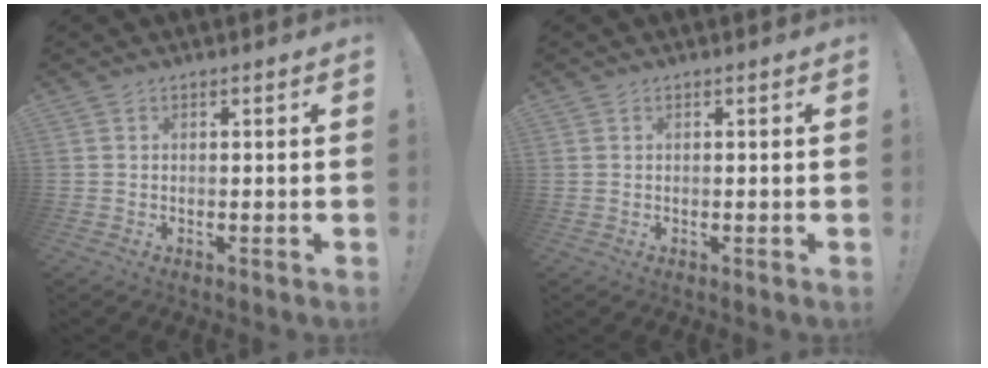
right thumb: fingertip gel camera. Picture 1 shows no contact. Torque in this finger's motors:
{"motor_torque": [-0.28, 0.69, 0.41, 0.29, 0.04]}